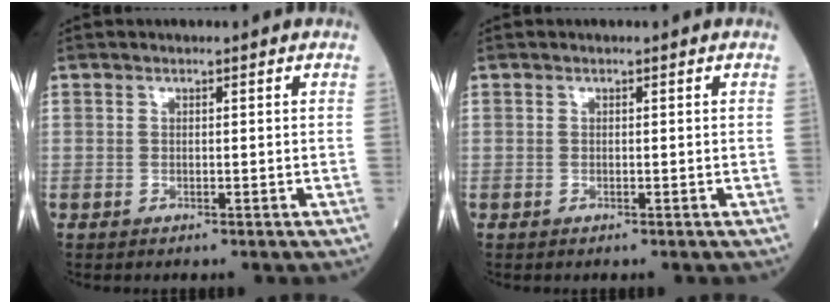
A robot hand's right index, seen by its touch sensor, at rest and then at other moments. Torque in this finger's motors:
{"motor_torque": [0.01, 0.01, 0.00, -0.01]}